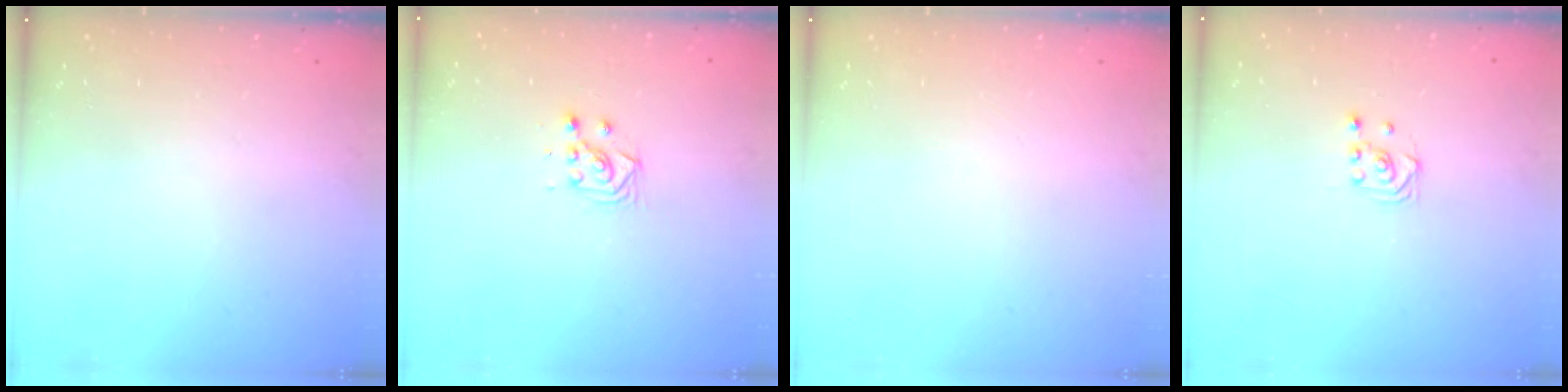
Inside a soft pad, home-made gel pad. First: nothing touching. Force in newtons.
{"total": 3.5, "press": 3.4, "slide": 1.1}
{"total": 0.0}
{"total": 2.9, "press": 2.6, "slide": 1.4}